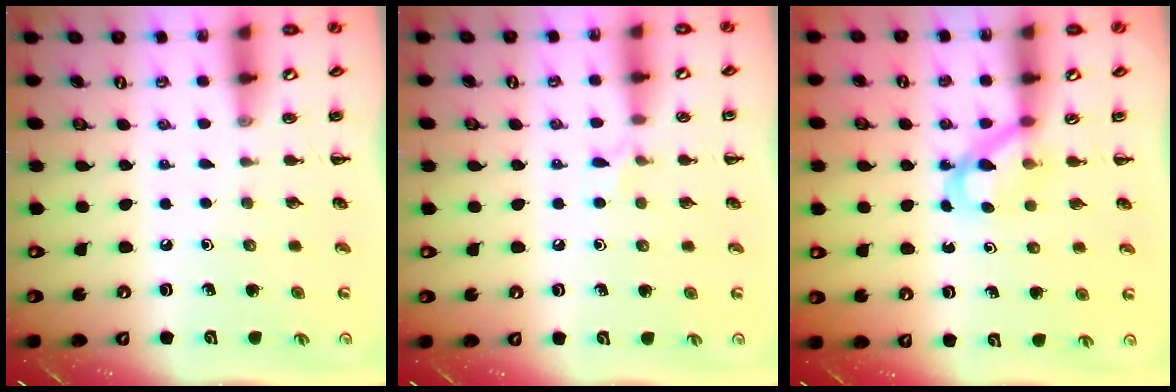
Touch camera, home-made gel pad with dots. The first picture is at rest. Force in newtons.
{"total": 4.1, "press": 3.9, "slide": 1.3}
{"total": 3.9, "press": 3.8, "slide": 1.1}